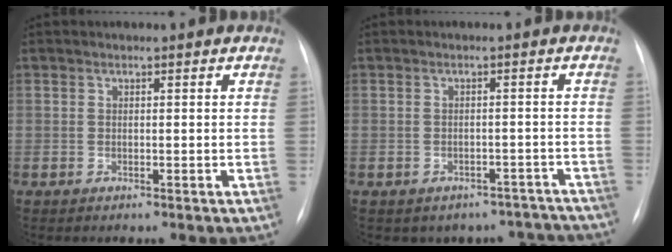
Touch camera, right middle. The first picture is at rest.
{"total": 9.6, "force": [-8.4, 4.8, 0.6], "torque": [0.008, 0.028, -0.083]}